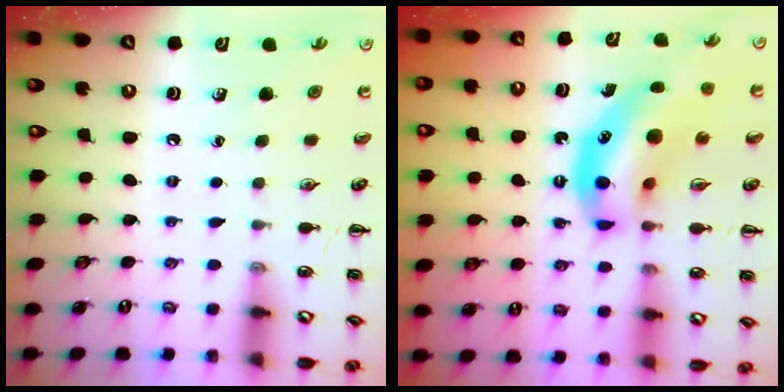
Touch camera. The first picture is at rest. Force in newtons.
{"total": 13.7, "press": 13.3, "slide": 3.4}